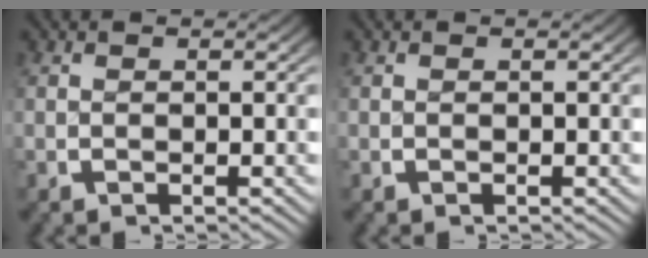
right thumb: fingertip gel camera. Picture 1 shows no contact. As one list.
[{"total": 0.0}]